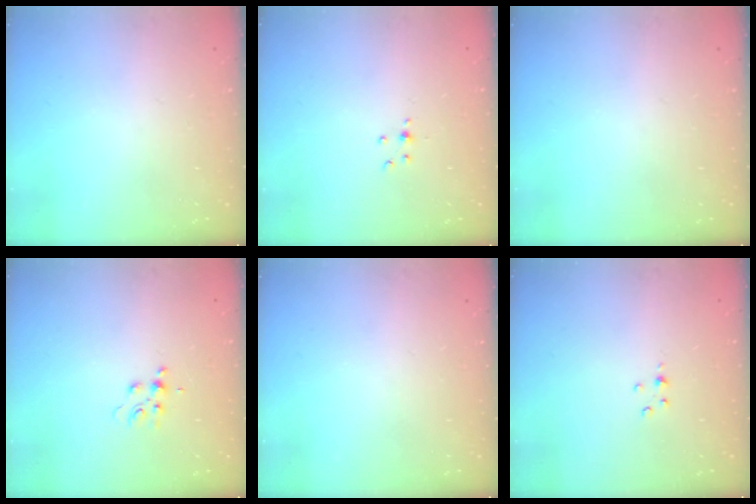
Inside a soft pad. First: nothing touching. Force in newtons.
{"total": 3.0, "press": 2.8, "slide": 0.9}
{"total": 0.0}
{"total": 5.6, "press": 5.6, "slide": 0.6}
{"total": 0.0}
{"total": 2.2, "press": 2.2, "slide": 0.4}